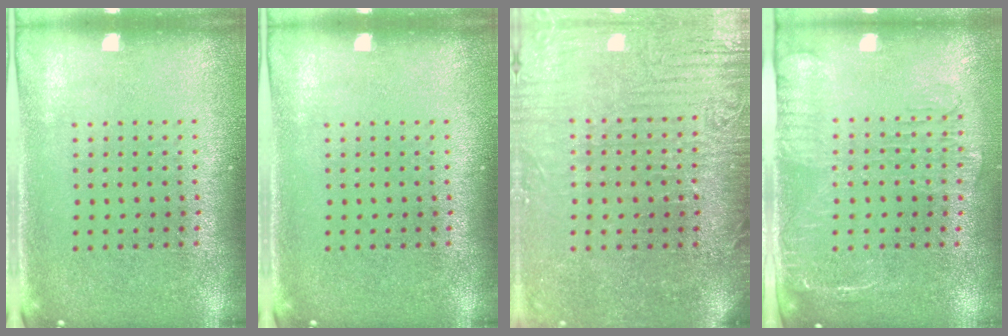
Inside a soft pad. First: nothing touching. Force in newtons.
{"total": 0.0}
{"total": 4.1, "press": 3.8, "slide": 1.6}
{"total": 2.0, "press": 1.7, "slide": 1.0}